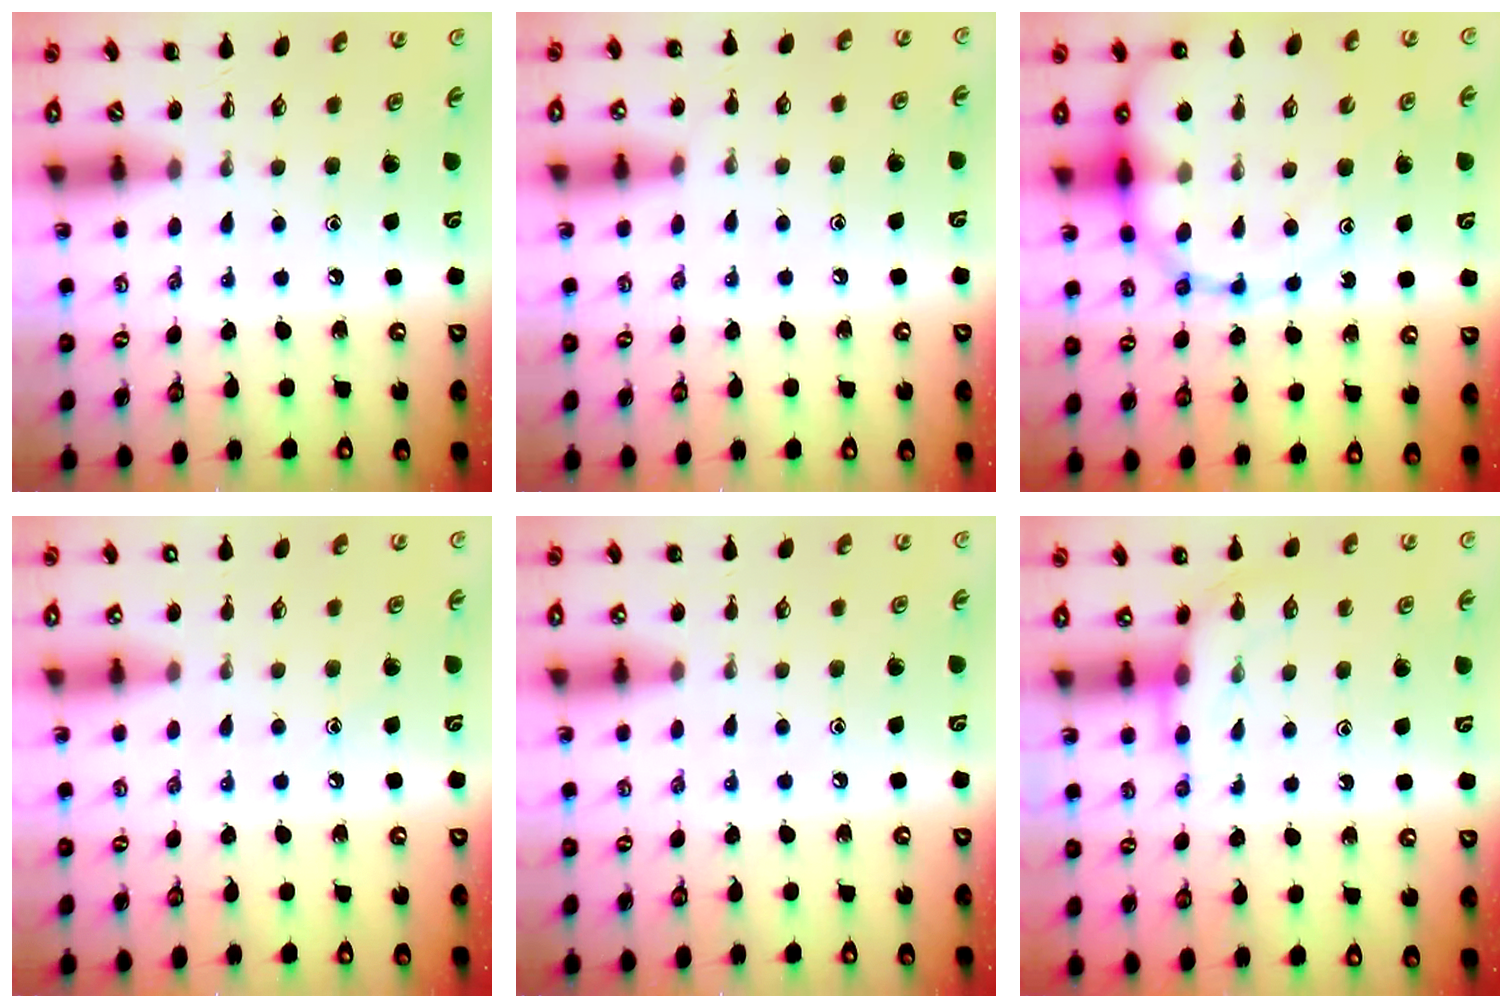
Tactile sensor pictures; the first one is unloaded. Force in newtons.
{"total": 6.3, "press": 6.0, "slide": 2.0}
{"total": 15.9, "press": 15.5, "slide": 3.5}
{"total": 6.7, "press": 6.4, "slide": 2.0}
{"total": 6.6, "press": 6.2, "slide": 2.2}
{"total": 9.0, "press": 9.0, "slide": 0.9}